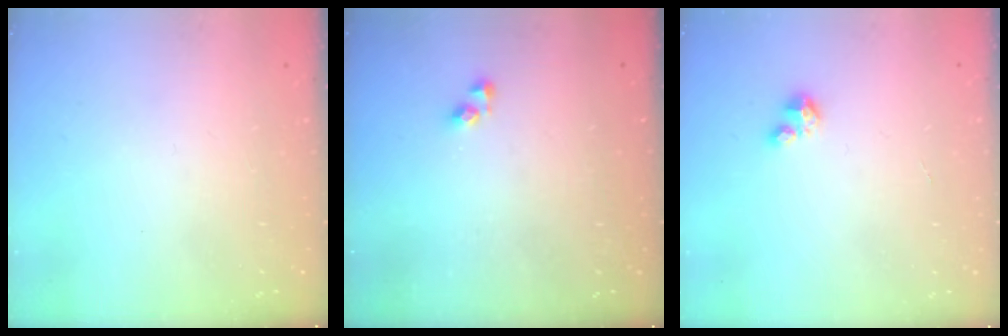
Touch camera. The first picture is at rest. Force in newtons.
{"total": 3.7, "press": 3.7, "slide": 0.2}
{"total": 1.9, "press": 1.9, "slide": 0.1}